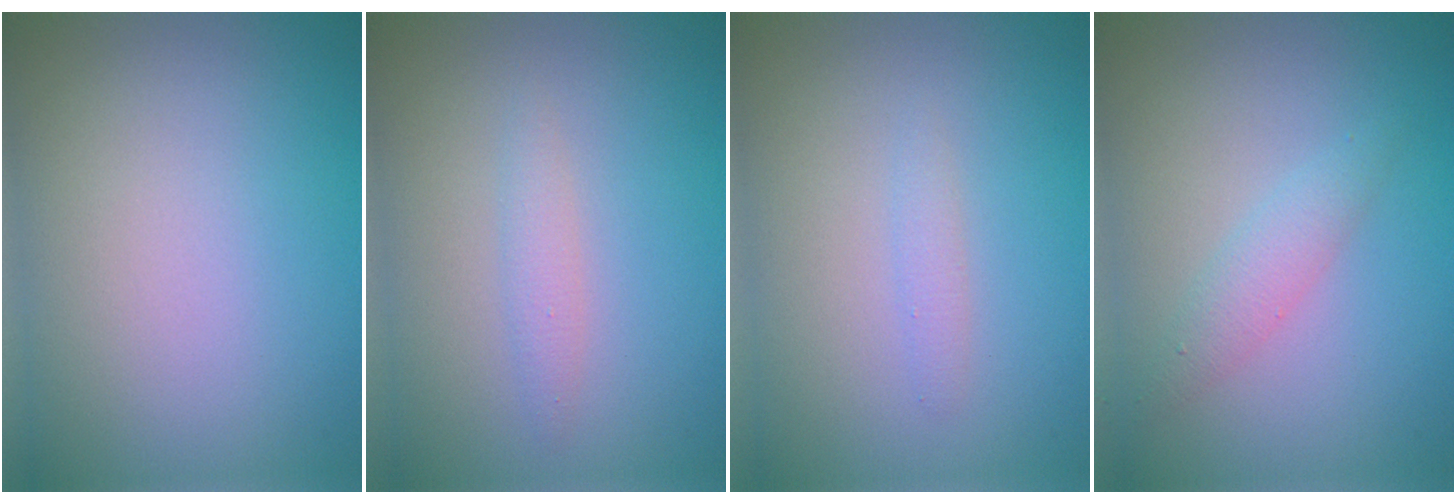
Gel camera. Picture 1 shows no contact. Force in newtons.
{"total": 1.2, "press": 1.2, "slide": 0.0}
{"total": 0.9, "press": 0.9, "slide": 0.0}
{"total": 1.7, "press": 1.7, "slide": 0.0}